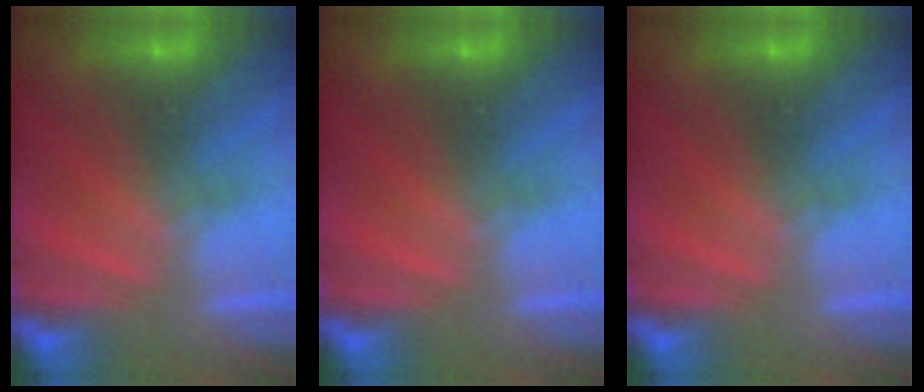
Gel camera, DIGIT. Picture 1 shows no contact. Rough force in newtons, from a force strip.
{"total": 0.0}
{"total": 0.0}